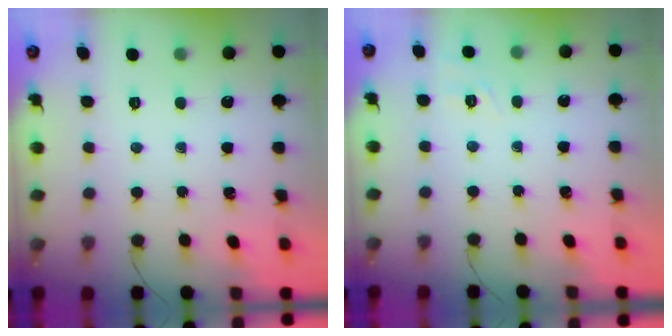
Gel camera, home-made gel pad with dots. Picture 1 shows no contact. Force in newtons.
{"total": 1.6, "press": 0.2, "slide": 1.6}